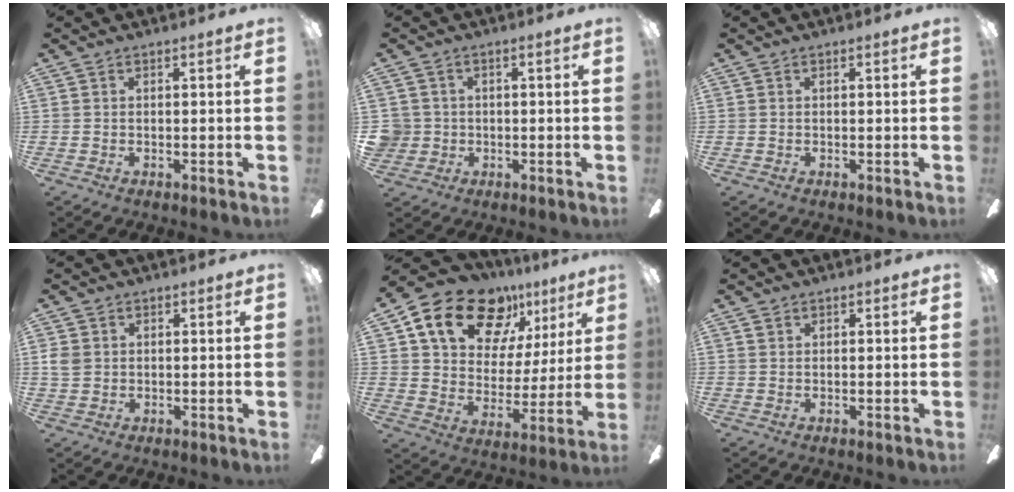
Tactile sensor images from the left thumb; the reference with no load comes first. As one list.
[{"total": 3.7, "force": [-0.1, 3.7, 0.3], "torque": [-0.022, 0.007, 0.000]}, {"total": 0.0}, {"total": 3.5, "force": [0.8, 3.0, 1.5], "torque": [-0.022, 0.003, 0.016]}, {"total": 19.6, "force": [12.5, 11.9, 9.3], "torque": [-0.162, -0.066, 0.226]}, {"total": 0.8, "force": [0.7, 0.4, 0.0], "torque": [0.008, -0.004, 0.012]}]